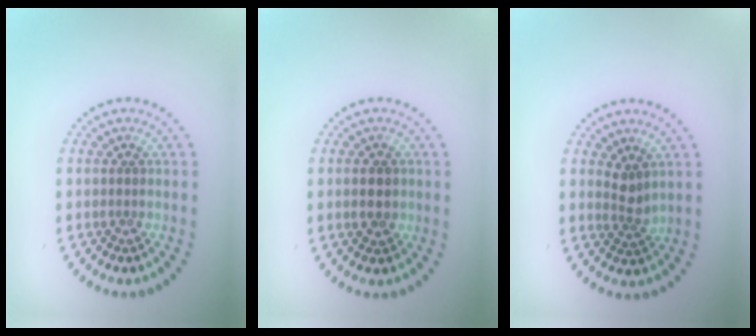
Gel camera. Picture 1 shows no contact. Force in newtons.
{"total": 1.9, "press": 1.8, "slide": 0.2}
{"total": 1.9, "press": 1.4, "slide": 1.3}